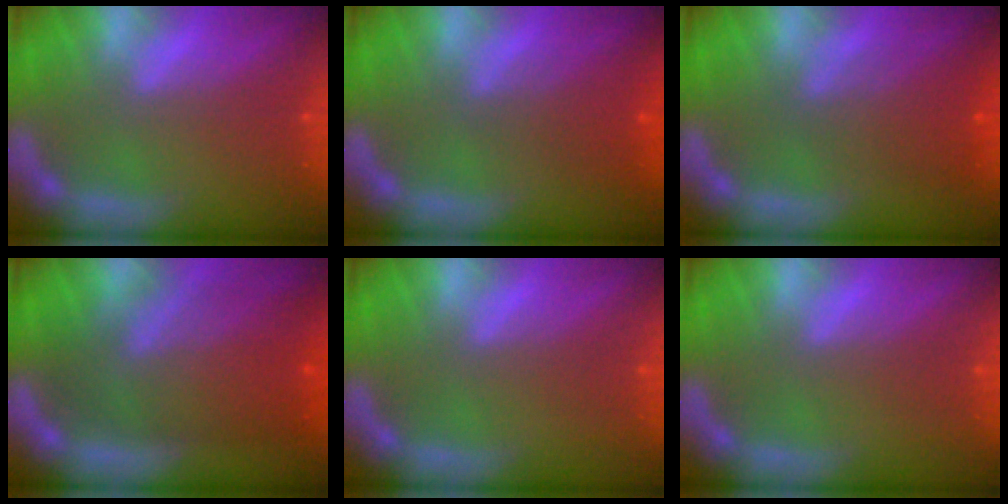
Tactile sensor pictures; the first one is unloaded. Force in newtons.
{"total": 3.0}
{"total": 4.0}
{"total": 9.5}
{"total": 0.0}
{"total": 0.0}